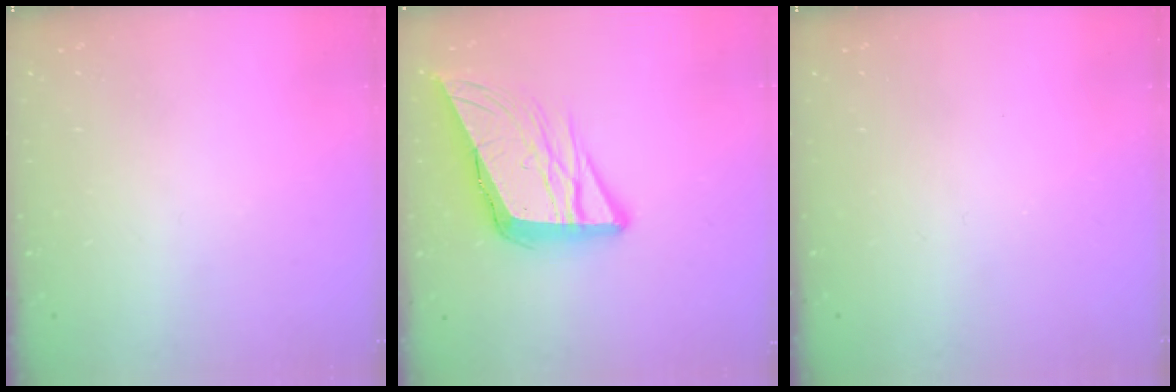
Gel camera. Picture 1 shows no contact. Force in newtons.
{"total": 12.9, "press": 12.7, "slide": 2.0}
{"total": 0.0}